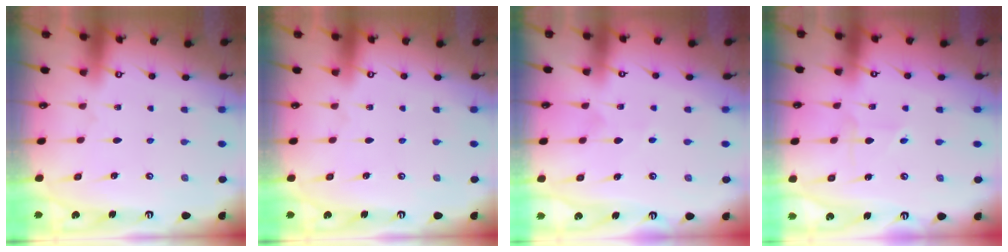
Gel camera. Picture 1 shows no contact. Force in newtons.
{"total": 0.0}
{"total": 5.2, "press": 5.0, "slide": 1.4}
{"total": 4.1, "press": 4.1, "slide": 0.1}